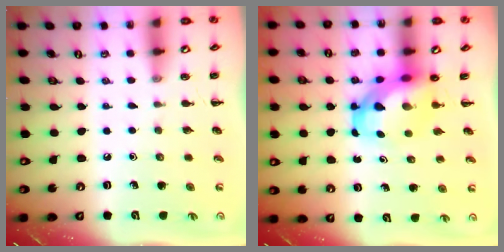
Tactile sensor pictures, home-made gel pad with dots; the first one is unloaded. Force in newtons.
{"total": 5.6, "press": 5.5, "slide": 1.5}